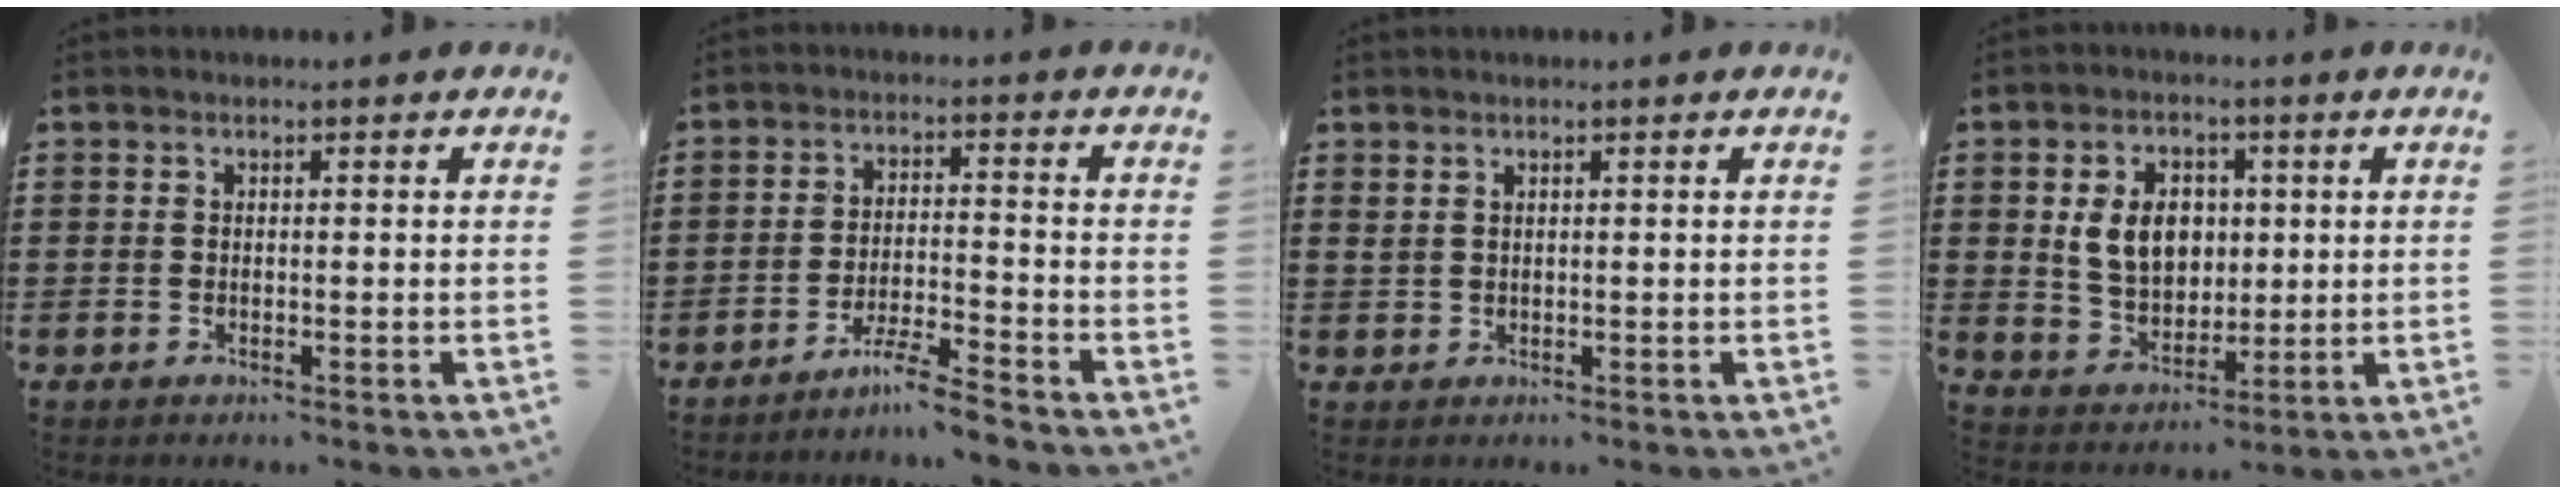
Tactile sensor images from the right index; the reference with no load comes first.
{"total": 4.9, "force": [-4.5, -0.5, 1.9], "torque": [-0.048, -0.013, -0.089]}
{"total": 0.9, "force": [0.8, 0.4, 0.2], "torque": [-0.005, 0.003, 0.016]}
{"total": 7.7, "force": [1.3, 5.9, 4.7], "torque": [-0.102, 0.011, 0.019]}